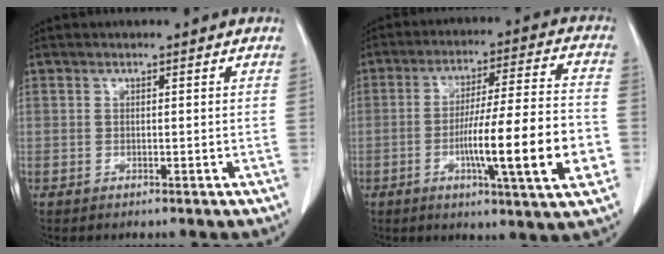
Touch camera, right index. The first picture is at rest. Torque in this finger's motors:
{"motor_torque": [1.89, -0.25, 1.05, 0.15]}